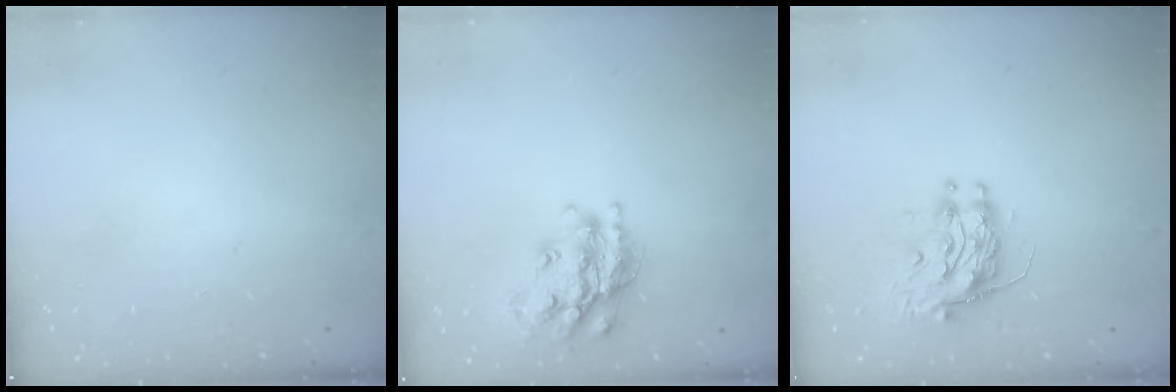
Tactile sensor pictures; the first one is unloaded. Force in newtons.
{"total": 17.8, "press": 17.8, "slide": 1.3}
{"total": 10.4, "press": 10.4, "slide": 0.9}